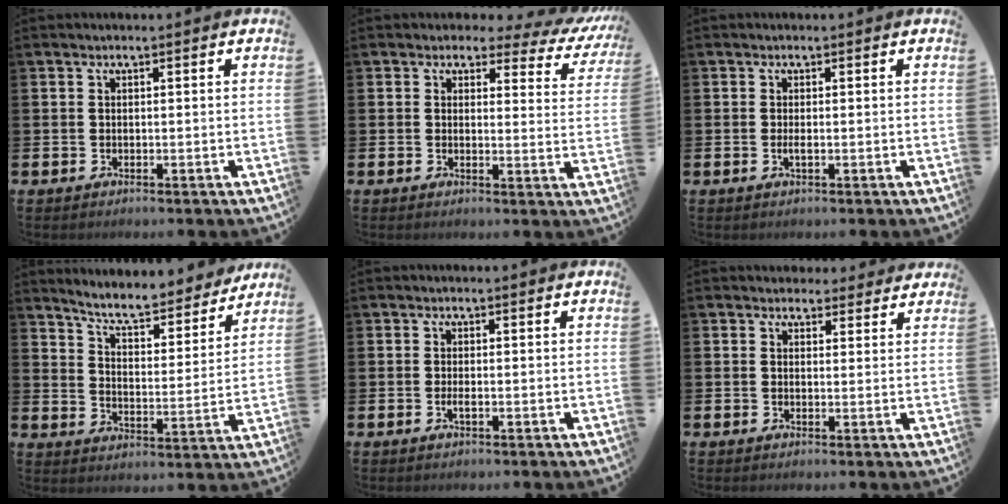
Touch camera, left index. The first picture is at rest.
{"total": 2.5, "force": [1.6, 1.7, 0.8], "torque": [-0.021, -0.019, 0.018]}
{"total": 0.8, "force": [-0.2, 0.2, 0.8], "torque": [-0.021, 0.001, -0.003]}
{"total": 7.2, "force": [6.8, 0.9, 2.1], "torque": [-0.068, -0.054, 0.114]}
{"total": 0.8, "force": [-0.3, 0.2, 0.8], "torque": [-0.021, 0.001, -0.004]}
{"total": 2.9, "force": [2.7, 1.2, -0.2], "torque": [0.015, -0.012, 0.045]}